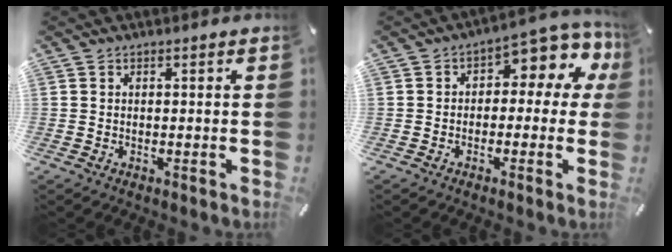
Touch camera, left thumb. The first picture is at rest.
{"total": 7.1, "force": [1.9, 4.4, 5.3], "torque": [-0.060, -0.018, 0.027]}